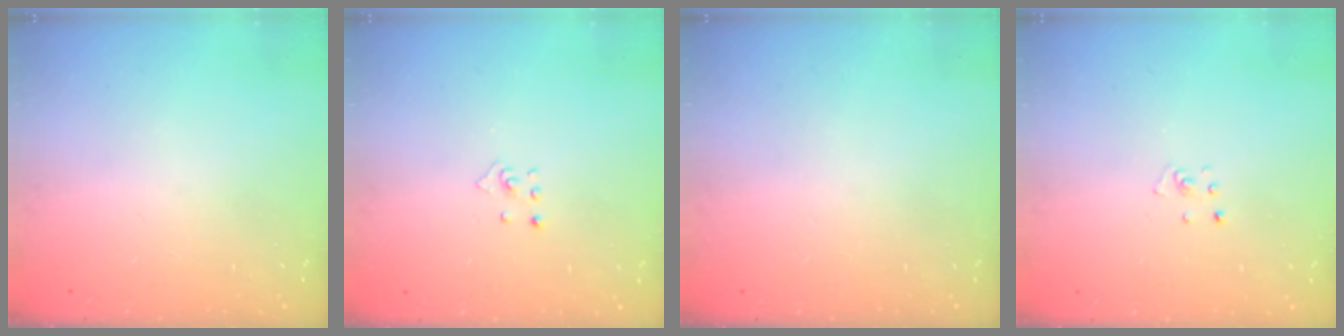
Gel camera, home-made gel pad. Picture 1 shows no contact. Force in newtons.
{"total": 2.9, "press": 2.9, "slide": 0.3}
{"total": 0.0}
{"total": 2.6, "press": 2.6, "slide": 0.3}